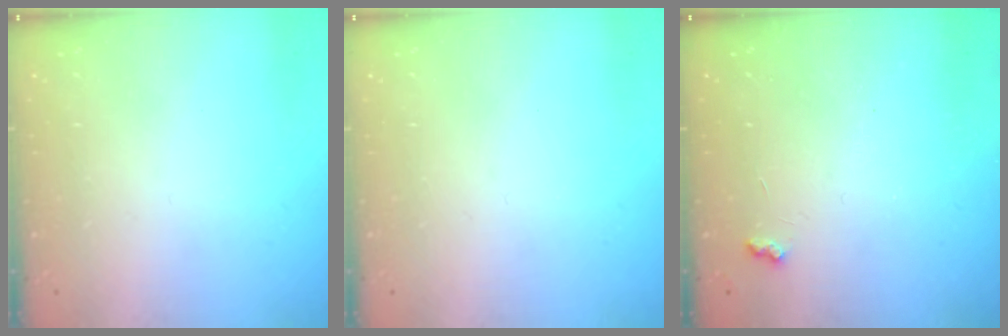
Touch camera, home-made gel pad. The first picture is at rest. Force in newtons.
{"total": 0.0}
{"total": 3.8, "press": 3.8, "slide": 0.6}